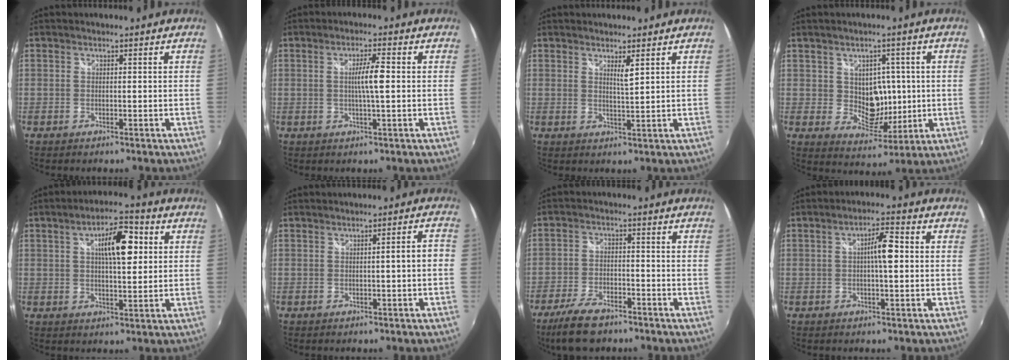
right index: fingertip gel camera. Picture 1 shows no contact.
{"total": 4.5, "force": [0.1, -0.1, 4.5], "torque": [-0.080, -0.001, 0.002]}
{"total": 2.3, "force": [1.4, -0.1, 1.9], "torque": [-0.032, -0.004, 0.021]}
{"total": 7.4, "force": [0.6, 6.1, 4.1], "torque": [-0.066, -0.001, 0.024]}
{"total": 9.2, "force": [2.4, 3.2, 8.3], "torque": [-0.129, 0.017, 0.037]}
{"total": 2.8, "force": [-0.9, -0.1, 2.6], "torque": [-0.039, 0.009, -0.006]}
{"total": 9.4, "force": [-7.2, 3.7, 4.8], "torque": [-0.126, -0.012, -0.131]}
{"total": 4.8, "force": [0.2, 0.8, 4.7], "torque": [-0.077, 0.009, 0.003]}